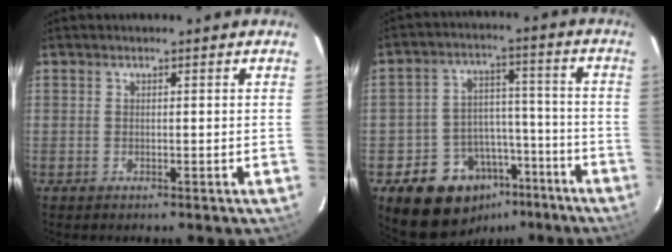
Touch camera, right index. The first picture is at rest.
{"total": 14.7, "force": [-8.9, 10.8, 4.6], "torque": [-0.094, 0.051, -0.113]}